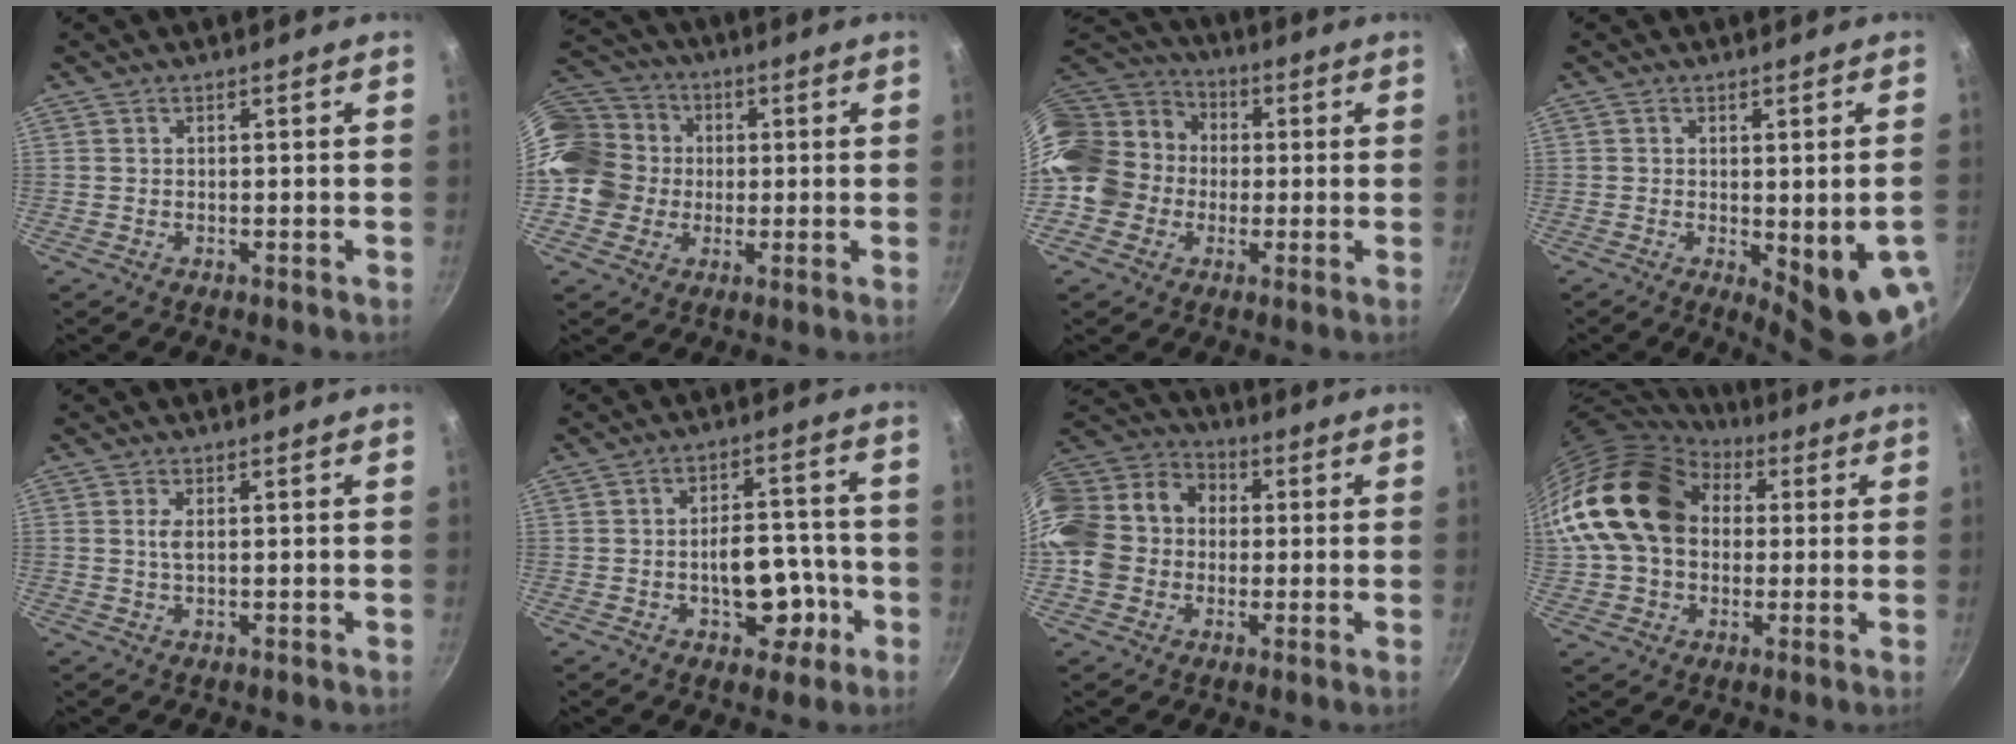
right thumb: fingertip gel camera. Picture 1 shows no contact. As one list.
[{"total": 15.3, "force": [0.2, 13.8, 6.7], "torque": [-0.111, 0.032, -0.004]}, {"total": 19.0, "force": [-1.1, 16.5, 9.3], "torque": [-0.158, 0.055, -0.030]}, {"total": 10.7, "force": [-2.3, 3.1, 10.0], "torque": [-0.107, -0.010, -0.018]}, {"total": 1.8, "force": [0.3, 0.7, 1.6], "torque": [-0.035, 0.000, 0.006]}, {"total": 10.6, "force": [-3.4, 6.4, 7.8], "torque": [-0.069, 0.035, -0.040]}, {"total": 16.7, "force": [-0.6, 13.9, 9.2], "torque": [-0.156, 0.048, -0.025]}, {"total": 20.2, "force": [4.1, 15.0, 12.9], "torque": [-0.224, 0.032, 0.066]}]